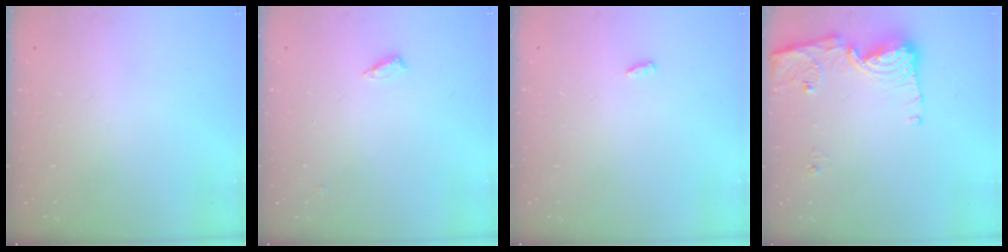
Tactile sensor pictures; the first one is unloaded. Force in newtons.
{"total": 4.4, "press": 4.1, "slide": 1.4}
{"total": 2.9, "press": 2.6, "slide": 1.3}
{"total": 11.7, "press": 11.6, "slide": 1.1}